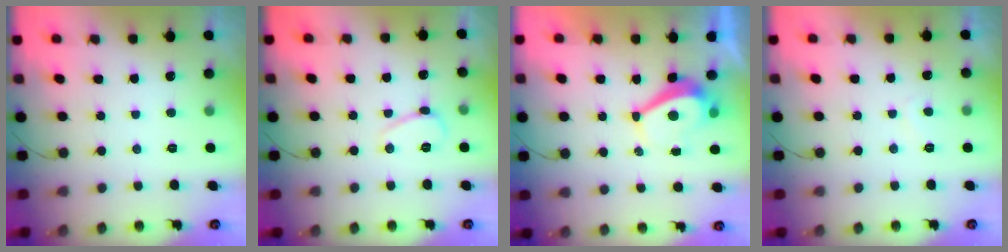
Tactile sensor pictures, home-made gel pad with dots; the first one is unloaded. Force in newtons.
{"total": 5.6, "press": 5.6, "slide": 0.6}
{"total": 3.8, "press": 3.8, "slide": 0.5}
{"total": 1.9, "press": 1.8, "slide": 0.6}